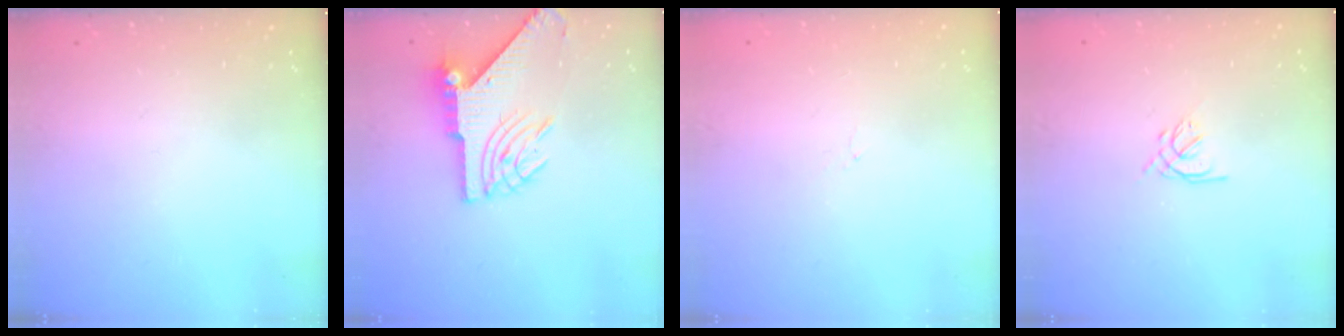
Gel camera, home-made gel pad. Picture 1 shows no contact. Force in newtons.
{"total": 9.8, "press": 9.7, "slide": 1.3}
{"total": 0.0}
{"total": 1.6, "press": 1.5, "slide": 0.6}